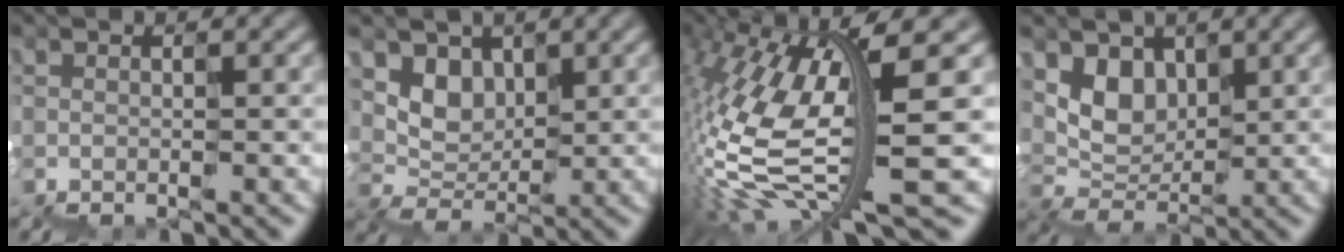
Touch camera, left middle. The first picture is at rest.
{"total": 3.0, "force": [1.9, 2.3, 0.1], "torque": [-0.008, -0.003, 0.035]}
{"total": 10.7, "force": [-0.4, 3.1, 10.2], "torque": [-0.235, -0.006, 0.013]}
{"total": 3.2, "force": [2.1, 2.3, 0.4], "torque": [-0.013, -0.004, 0.038]}